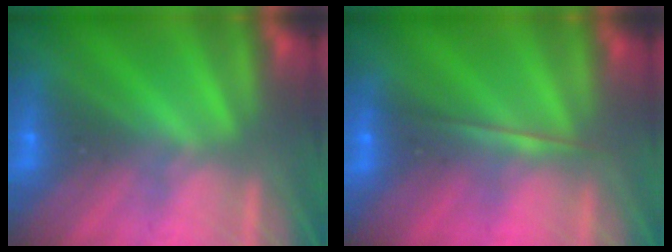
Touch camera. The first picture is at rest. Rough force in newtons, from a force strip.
{"total": 1.7}